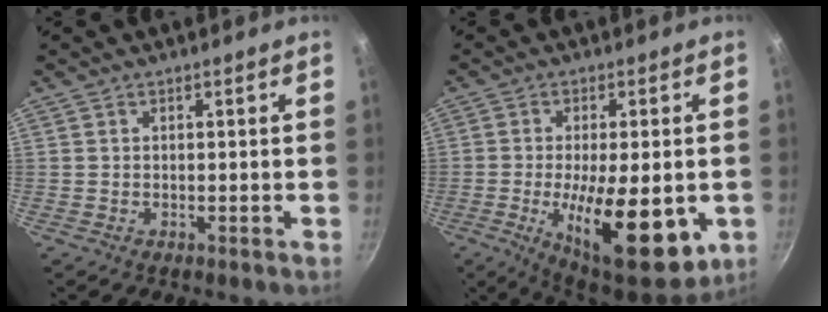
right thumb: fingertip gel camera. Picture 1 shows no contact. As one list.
[{"total": 18.5, "force": [-4.4, 6.9, 16.6], "torque": [-0.236, -0.005, -0.056]}]